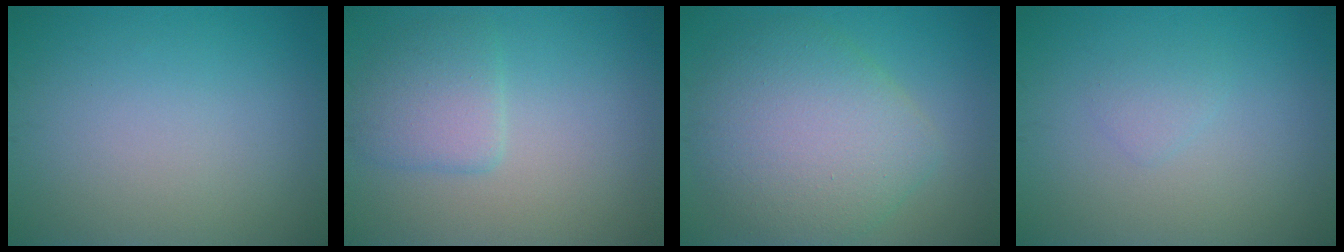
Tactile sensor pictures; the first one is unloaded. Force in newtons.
{"total": 2.9, "press": 2.9, "slide": 0.3}
{"total": 7.5, "press": 7.5, "slide": 0.6}
{"total": 0.9, "press": 0.9, "slide": 0.1}